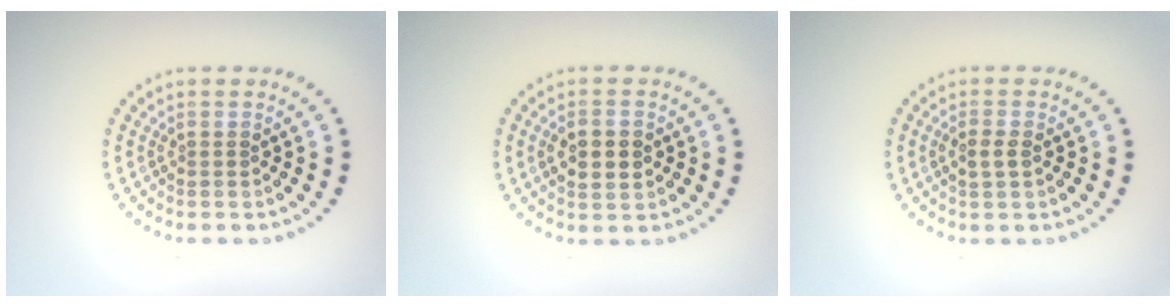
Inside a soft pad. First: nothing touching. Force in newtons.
{"total": 3.1, "press": 3.1, "slide": 0.2}
{"total": 1.5, "press": 1.4, "slide": 0.2}